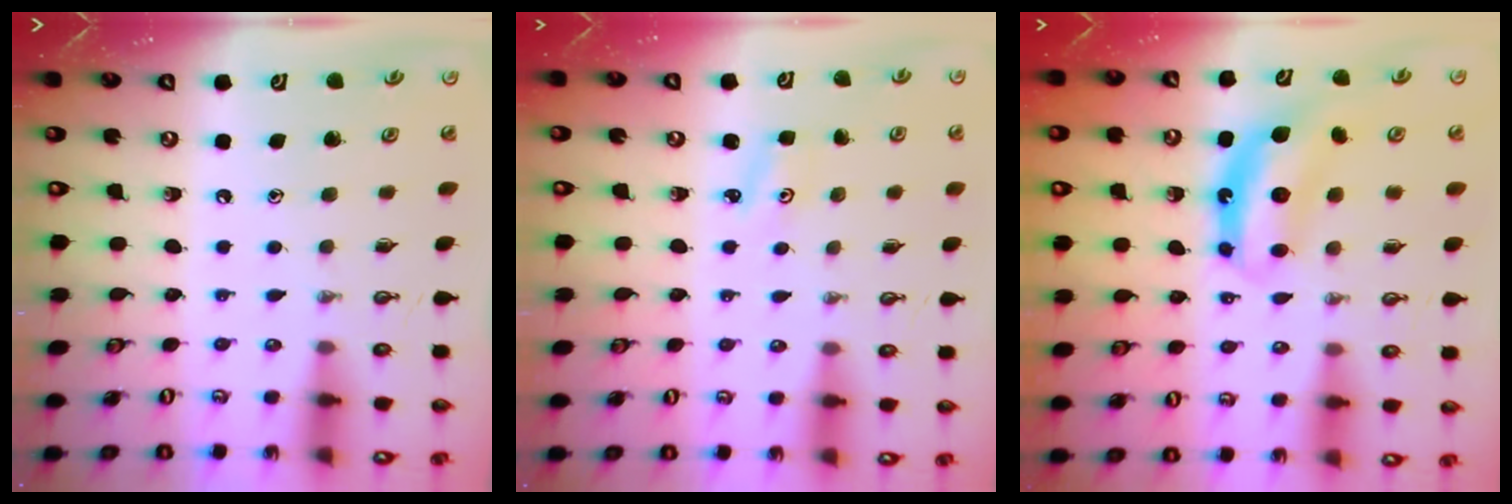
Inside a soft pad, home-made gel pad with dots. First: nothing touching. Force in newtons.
{"total": 2.6, "press": 2.6, "slide": 0.3}
{"total": 7.6, "press": 7.6, "slide": 0.6}